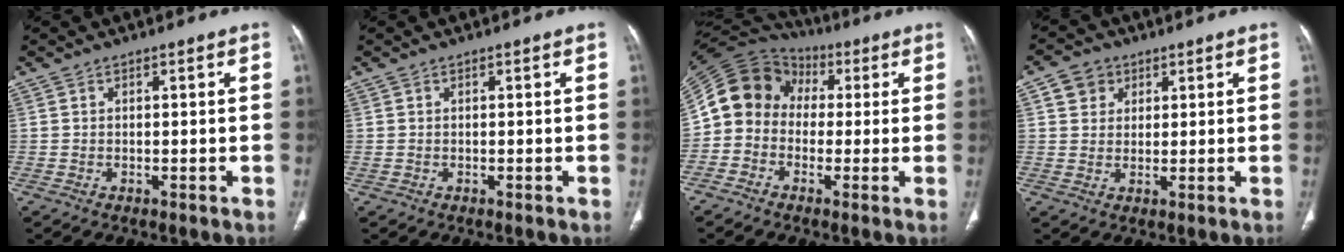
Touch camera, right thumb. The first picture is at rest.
{"total": 0.6, "force": [-0.1, 0.3, 0.5], "torque": [-0.009, -0.001, 0.002]}
{"total": 12.3, "force": [0.0, 10.7, 6.1], "torque": [-0.104, 0.046, -0.017]}
{"total": 4.9, "force": [2.1, 4.2, 1.5], "torque": [-0.006, -0.005, 0.035]}